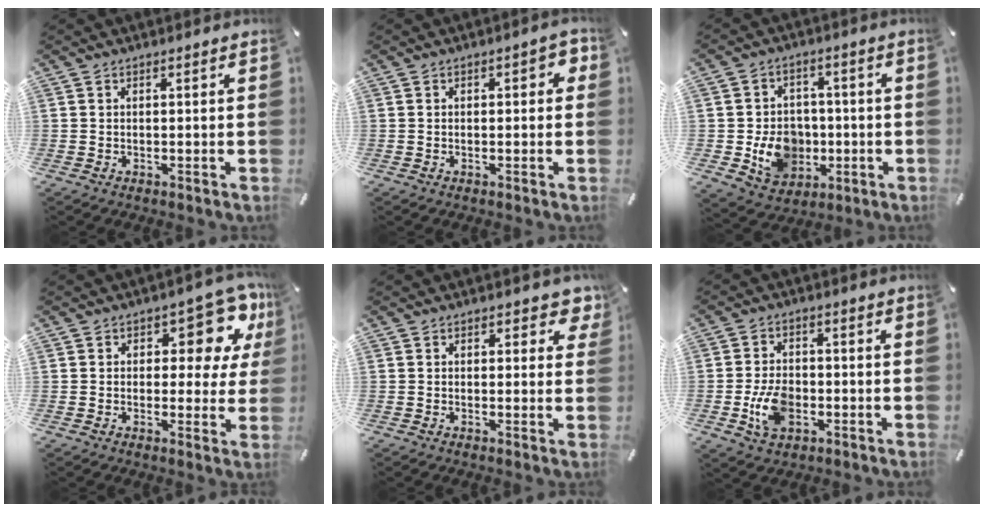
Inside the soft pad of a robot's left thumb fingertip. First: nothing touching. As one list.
[{"total": 2.8, "force": [0.1, 1.4, 2.4], "torque": [-0.029, 0.003, -0.004]}, {"total": 12.1, "force": [-2.5, 10.4, 5.5], "torque": [-0.109, 0.017, -0.035]}, {"total": 12.3, "force": [6.2, 6.4, 8.4], "torque": [-0.095, -0.047, 0.103]}, {"total": 3.6, "force": [1.9, 2.2, 2.0], "torque": [-0.013, -0.004, 0.027]}, {"total": 9.0, "force": [-2.4, 6.1, 6.1], "torque": [-0.129, 0.005, -0.044]}]